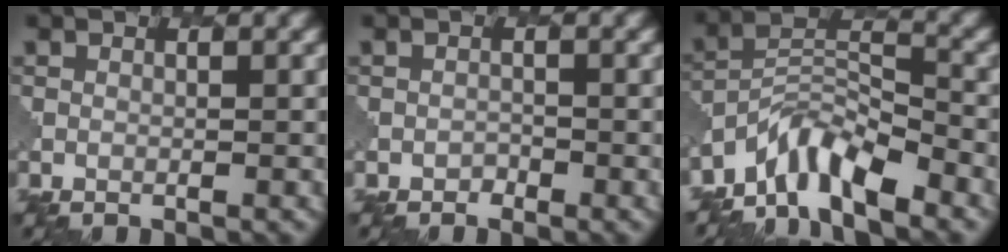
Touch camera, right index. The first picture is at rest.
{"total": 0.6, "force": [-0.3, 0.4, -0.3], "torque": [0.006, -0.002, -0.005]}
{"total": 5.9, "force": [-5.0, 1.6, 2.6], "torque": [-0.042, 0.000, -0.101]}